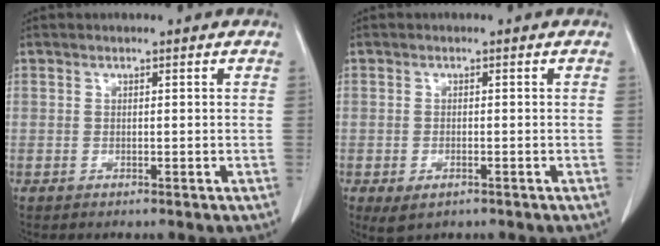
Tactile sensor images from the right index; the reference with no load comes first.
{"total": 3.0, "force": [-1.5, 1.5, 2.1], "torque": [-0.040, -0.006, -0.015]}